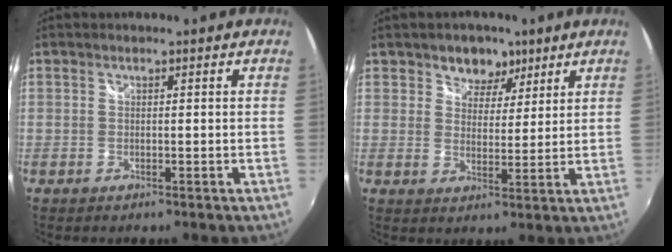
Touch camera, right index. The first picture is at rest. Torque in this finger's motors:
{"motor_torque": [0.05, 0.05, 0.05, 0.02]}